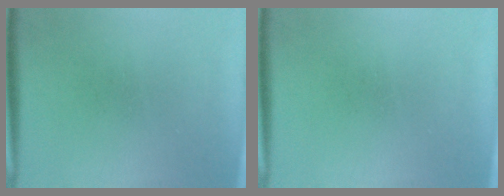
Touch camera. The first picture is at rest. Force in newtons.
{"total": 0.0}